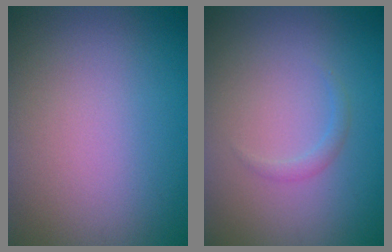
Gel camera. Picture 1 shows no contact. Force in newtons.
{"total": 0.9, "press": 0.9, "slide": 0.0}